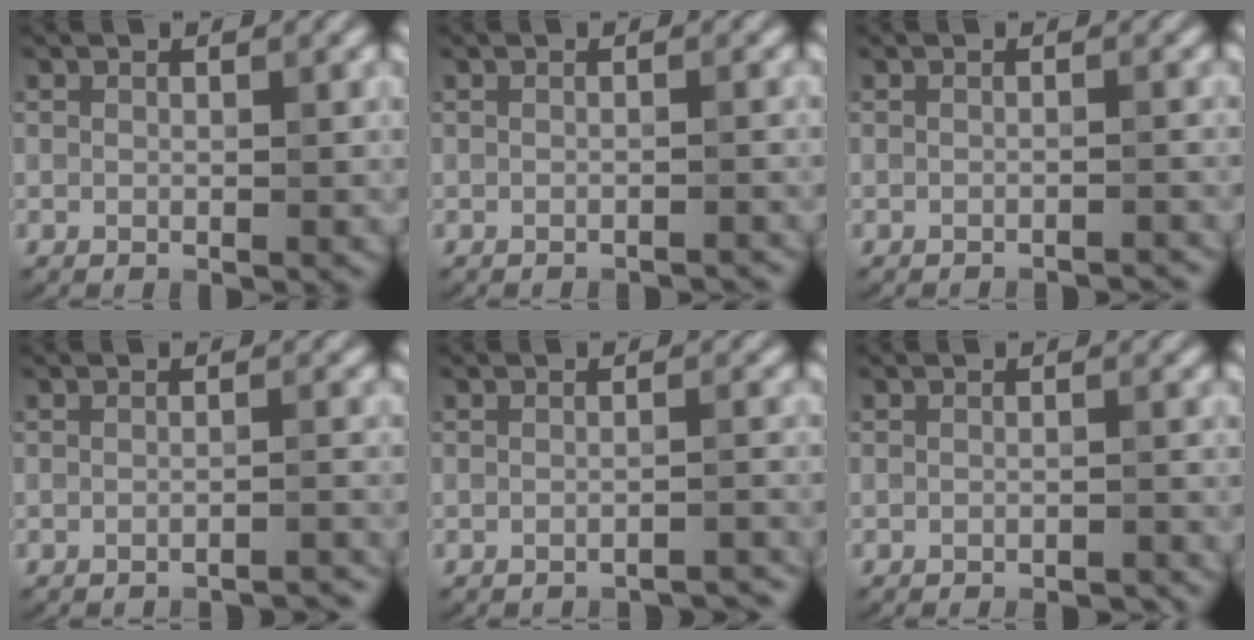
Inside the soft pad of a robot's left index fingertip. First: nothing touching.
{"total": 1.6, "force": [-1.5, 0.3, 0.7], "torque": [0.006, 0.002, -0.024]}
{"total": 2.1, "force": [-1.8, 0.3, 0.9], "torque": [0.003, 0.005, -0.026]}
{"total": 3.2, "force": [-3.0, 0.4, 1.1], "torque": [-0.006, 0.015, -0.040]}
{"total": 3.0, "force": [-2.8, 0.3, 0.9], "torque": [0.004, 0.007, -0.037]}
{"total": 2.7, "force": [-2.5, 0.5, 1.0], "torque": [-0.006, 0.002, -0.033]}